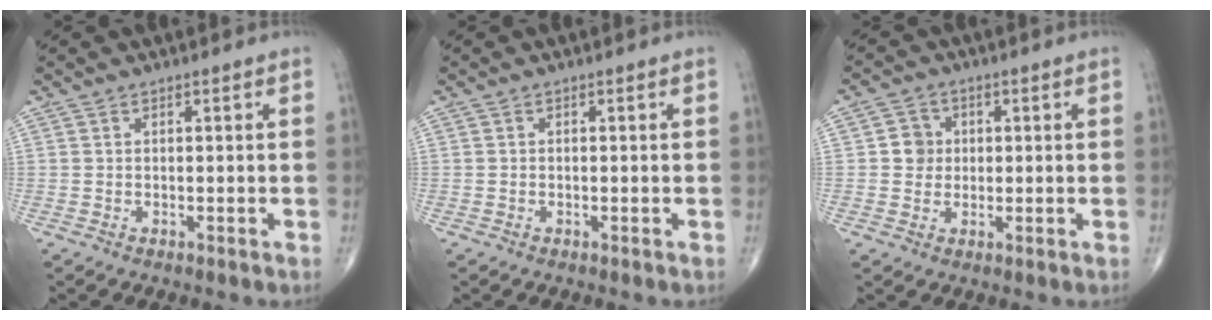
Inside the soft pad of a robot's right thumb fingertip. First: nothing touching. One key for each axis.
{"total": 0.0}
{"total": 4.1, "fx": 0.4, "fy": 3.9, "fz": 1.3, "tx": 0.002, "ty": 0.005, "tz": 0.002}